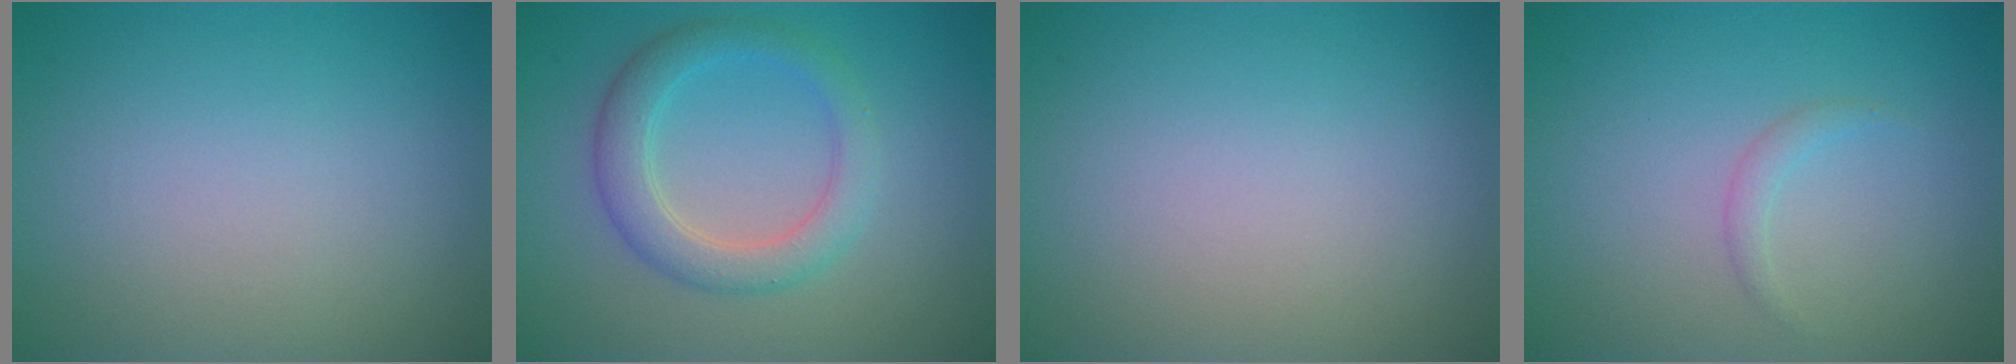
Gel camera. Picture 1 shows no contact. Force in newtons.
{"total": 3.7, "press": 3.7, "slide": 0.0}
{"total": 0.0}
{"total": 0.9, "press": 0.9, "slide": 0.1}